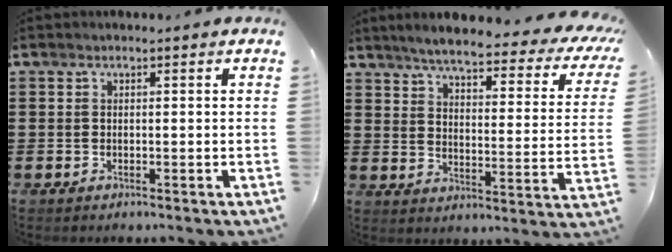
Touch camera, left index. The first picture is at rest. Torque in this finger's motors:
{"motor_torque": [1.83, -0.32, 0.90, 0.08]}